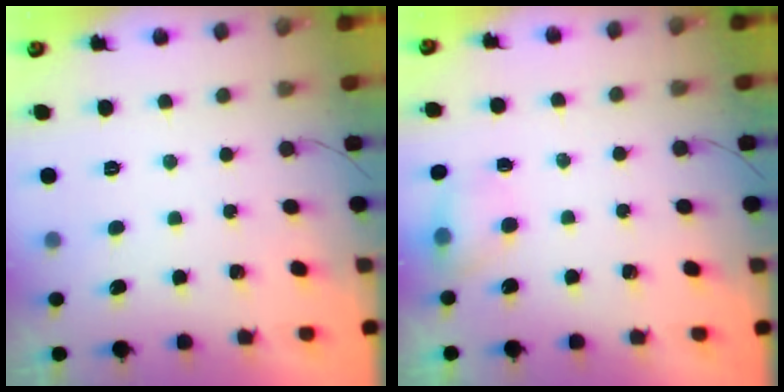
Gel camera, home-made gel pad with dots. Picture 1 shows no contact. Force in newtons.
{"total": 6.5, "press": 4.5, "slide": 4.7}